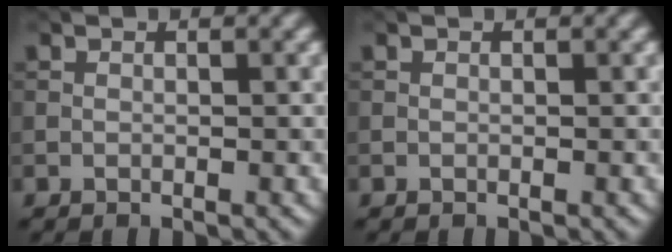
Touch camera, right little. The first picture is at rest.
{"total": 0.0}